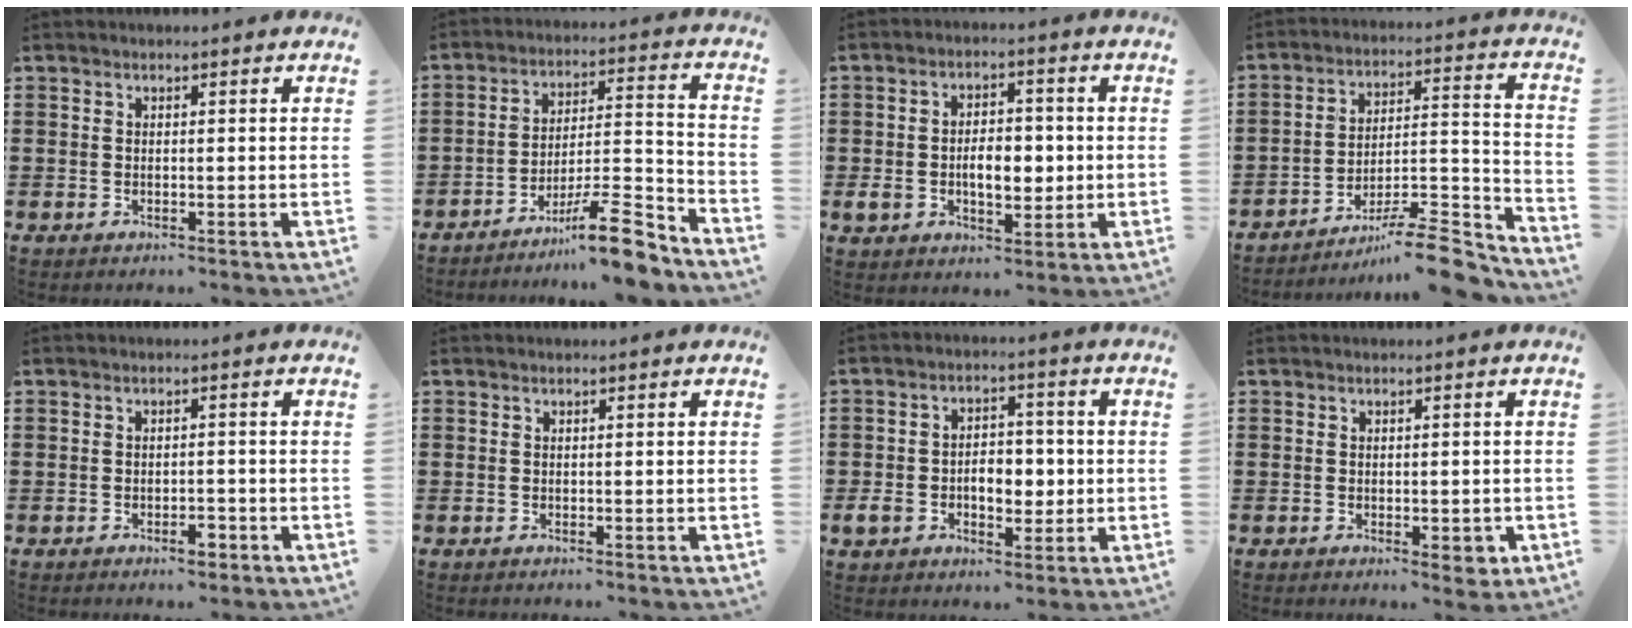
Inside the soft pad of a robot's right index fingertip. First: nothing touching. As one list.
[{"total": 11.8, "force": [-9.1, 1.7, 7.4], "torque": [-0.104, 0.036, -0.163]}, {"total": 6.8, "force": [-0.9, 4.3, 5.2], "torque": [-0.092, 0.004, -0.022]}, {"total": 10.9, "force": [-9.0, 1.8, 5.9], "torque": [-0.079, 0.029, -0.169]}, {"total": 2.2, "force": [-1.4, 0.8, 1.4], "torque": [-0.026, 0.001, -0.028]}, {"total": 0.0}, {"total": 6.7, "force": [-1.1, 4.9, 4.4], "torque": [-0.073, 0.011, -0.023]}, {"total": 2.3, "force": [-0.6, 1.0, 2.0], "torque": [-0.034, 0.002, -0.010]}]